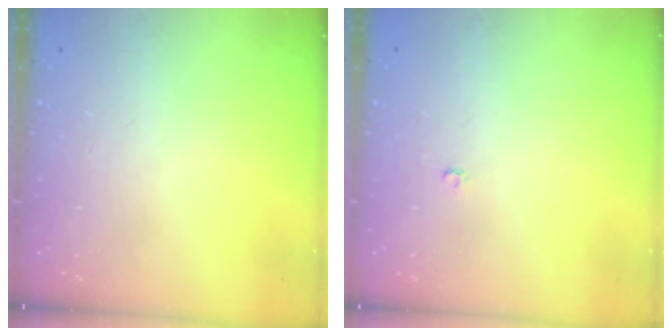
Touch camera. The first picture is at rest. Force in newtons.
{"total": 2.0, "press": 2.0, "slide": 0.4}